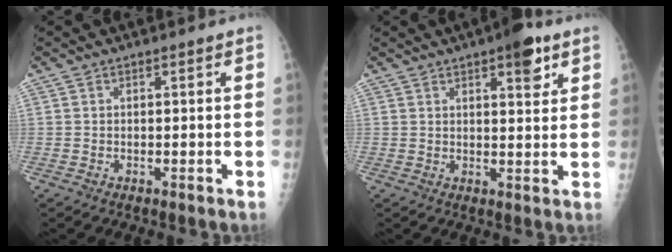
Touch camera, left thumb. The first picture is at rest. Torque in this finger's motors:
{"motor_torque": [0.88, 0.44, 0.42, -0.50, 0.01]}